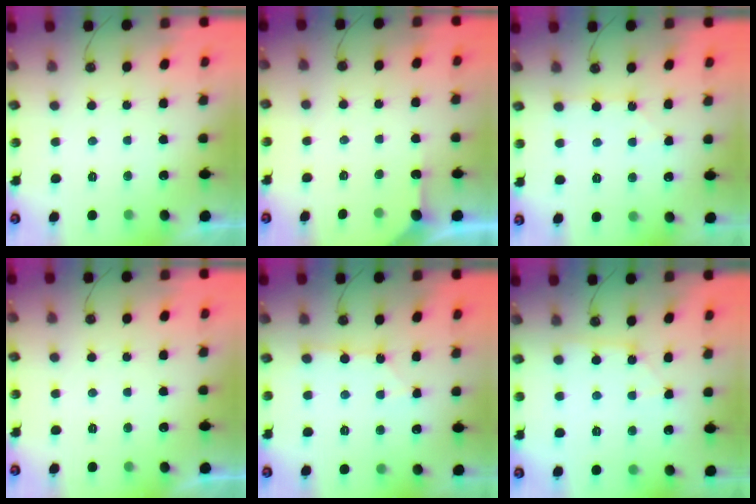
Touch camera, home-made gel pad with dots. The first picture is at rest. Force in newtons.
{"total": 3.0, "press": 2.9, "slide": 0.4}
{"total": 1.5, "press": 1.5, "slide": 0.2}
{"total": 0.0}
{"total": 2.6, "press": 2.6, "slide": 0.3}
{"total": 2.0, "press": 2.0, "slide": 0.3}